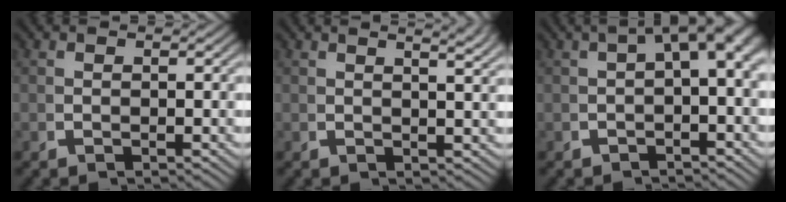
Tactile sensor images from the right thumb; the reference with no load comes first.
{"total": 3.2, "force": [2.3, 0.8, 2.2], "torque": [-0.025, 0.010, 0.030]}
{"total": 4.9, "force": [0.6, 2.2, 4.3], "torque": [-0.052, 0.011, 0.007]}